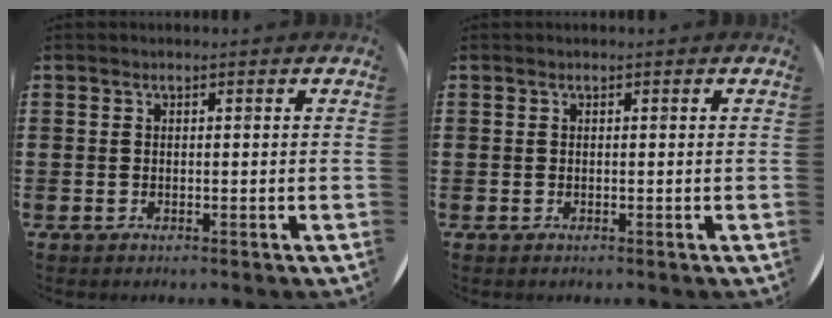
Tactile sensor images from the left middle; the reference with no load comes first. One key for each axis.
{"total": 0.0}